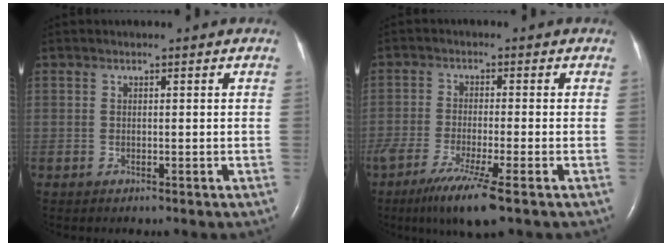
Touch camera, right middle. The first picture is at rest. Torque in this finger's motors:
{"motor_torque": [1.16, -0.98, 0.24, 0.16]}